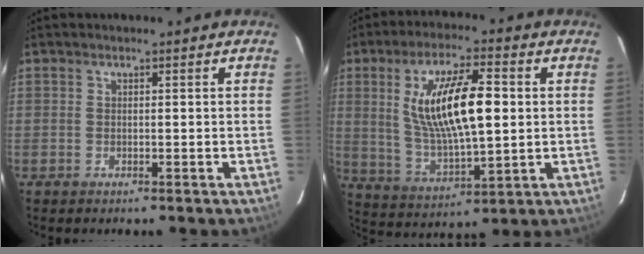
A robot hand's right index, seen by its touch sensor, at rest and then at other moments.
{"total": 16.3, "force": [2.7, 5.2, 15.2], "torque": [-0.285, 0.002, 0.060]}